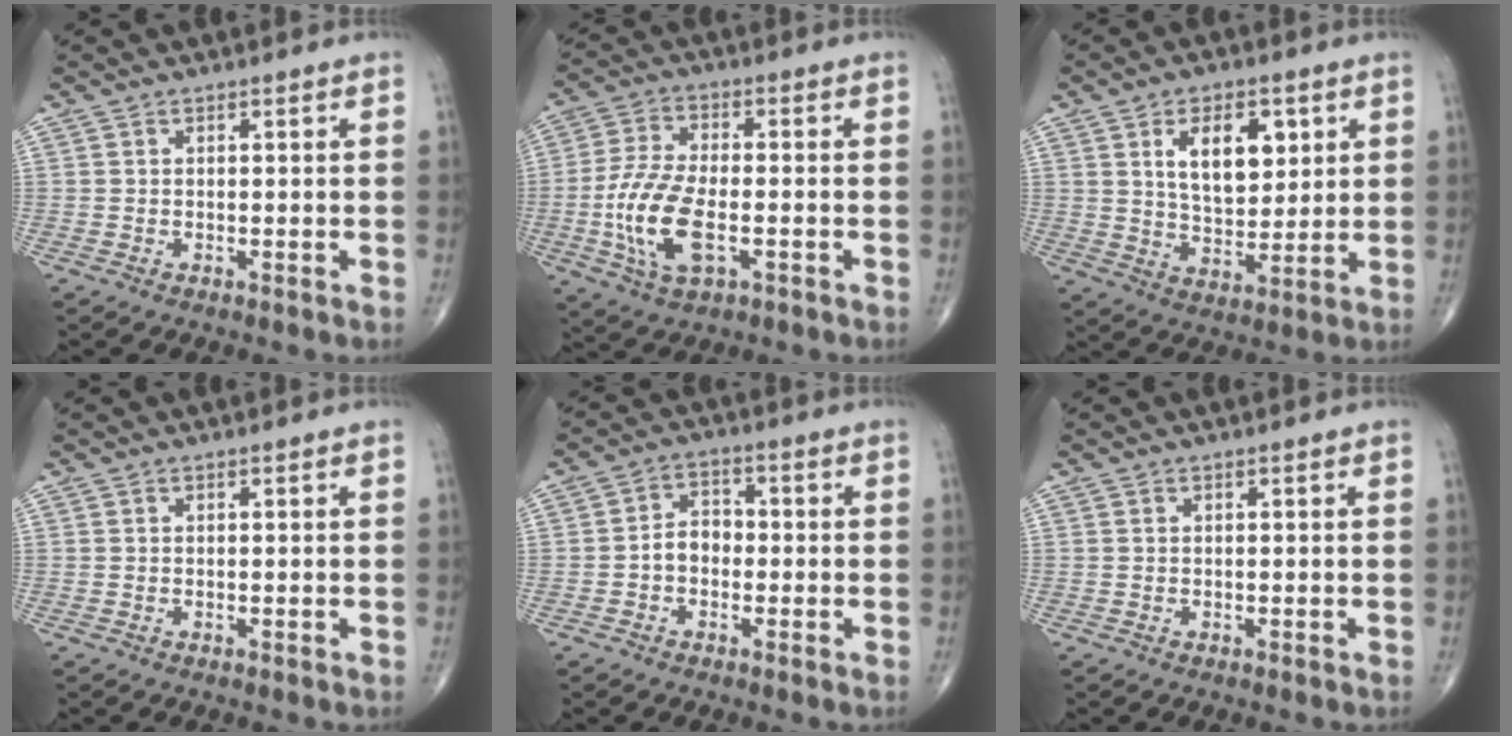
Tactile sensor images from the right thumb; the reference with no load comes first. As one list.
[{"total": 12.6, "force": [-3.0, 5.9, 10.7], "torque": [-0.224, 0.010, -0.055]}, {"total": 11.6, "force": [3.9, 6.6, 8.8], "torque": [-0.108, -0.021, 0.073]}, {"total": 0.0}, {"total": 4.8, "force": [-1.1, 3.6, 3.0], "torque": [-0.034, 0.022, -0.029]}, {"total": 0.0}]